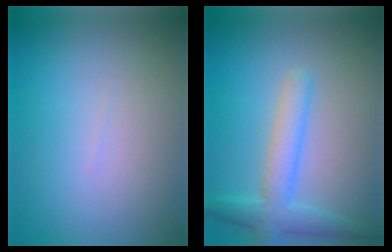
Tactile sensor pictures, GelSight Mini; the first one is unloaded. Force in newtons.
{"total": 4.1, "press": 4.1, "slide": 0.1}